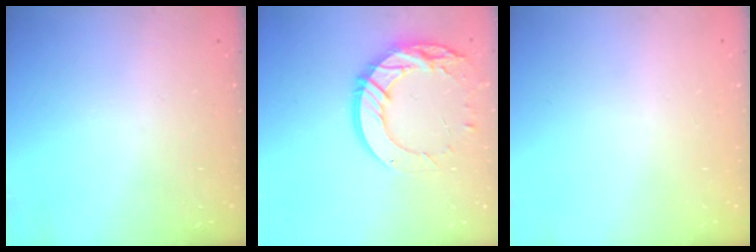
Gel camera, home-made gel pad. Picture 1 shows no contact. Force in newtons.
{"total": 16.8, "press": 16.8, "slide": 1.4}
{"total": 0.0}